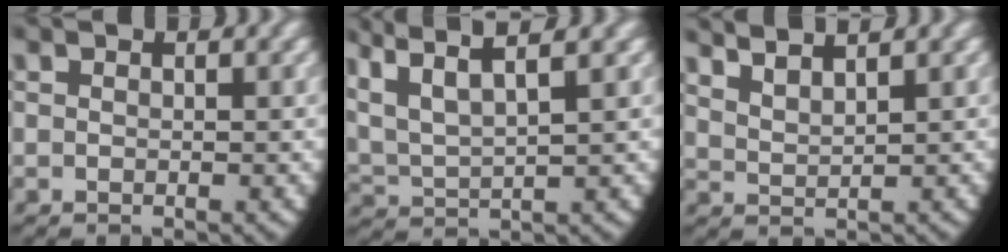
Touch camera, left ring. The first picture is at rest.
{"total": 8.4, "force": [4.1, 5.5, 4.9], "torque": [-0.123, 0.004, 0.064]}
{"total": 3.5, "force": [2.6, 1.7, 1.6], "torque": [-0.041, -0.001, 0.051]}